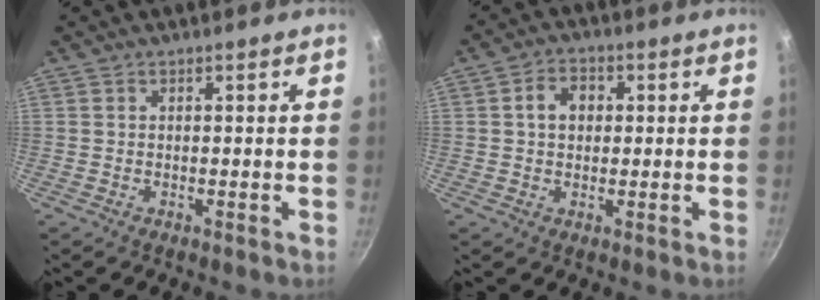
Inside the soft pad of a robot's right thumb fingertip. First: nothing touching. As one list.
[{"total": 5.2, "force": [0.9, 4.0, 3.2], "torque": [-0.030, 0.010, 0.008]}]